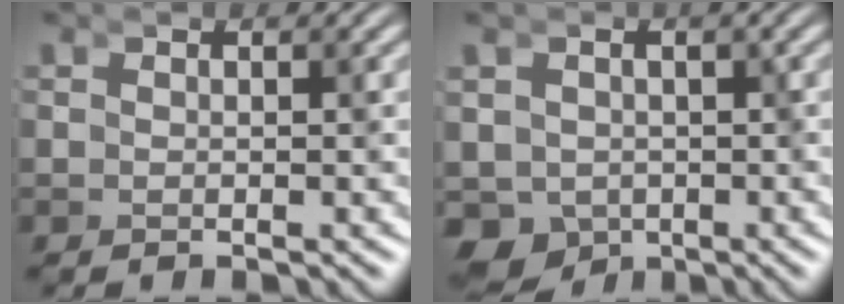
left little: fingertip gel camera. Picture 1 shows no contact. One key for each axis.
{"total": 9.0, "fx": -3.6, "fy": 7.8, "fz": 2.7, "tx": -0.104, "ty": -0.060, "tz": -0.048}